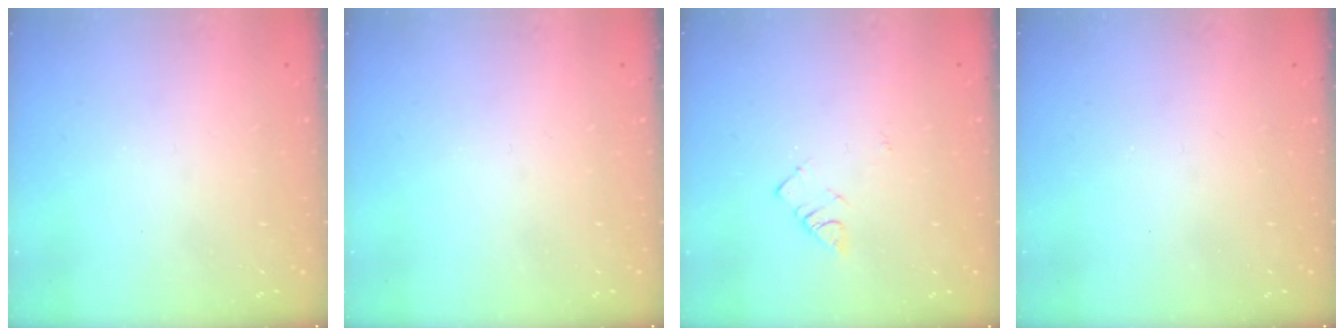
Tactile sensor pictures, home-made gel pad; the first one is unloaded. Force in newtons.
{"total": 0.0}
{"total": 2.8, "press": 2.7, "slide": 0.4}
{"total": 2.5, "press": 2.4, "slide": 0.4}